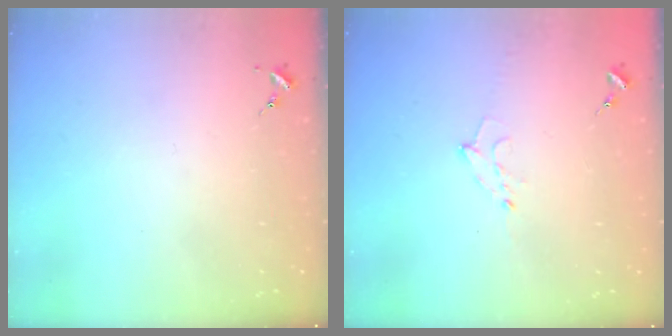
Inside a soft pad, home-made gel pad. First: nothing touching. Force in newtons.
{"total": 8.1, "press": 8.1, "slide": 1.0}